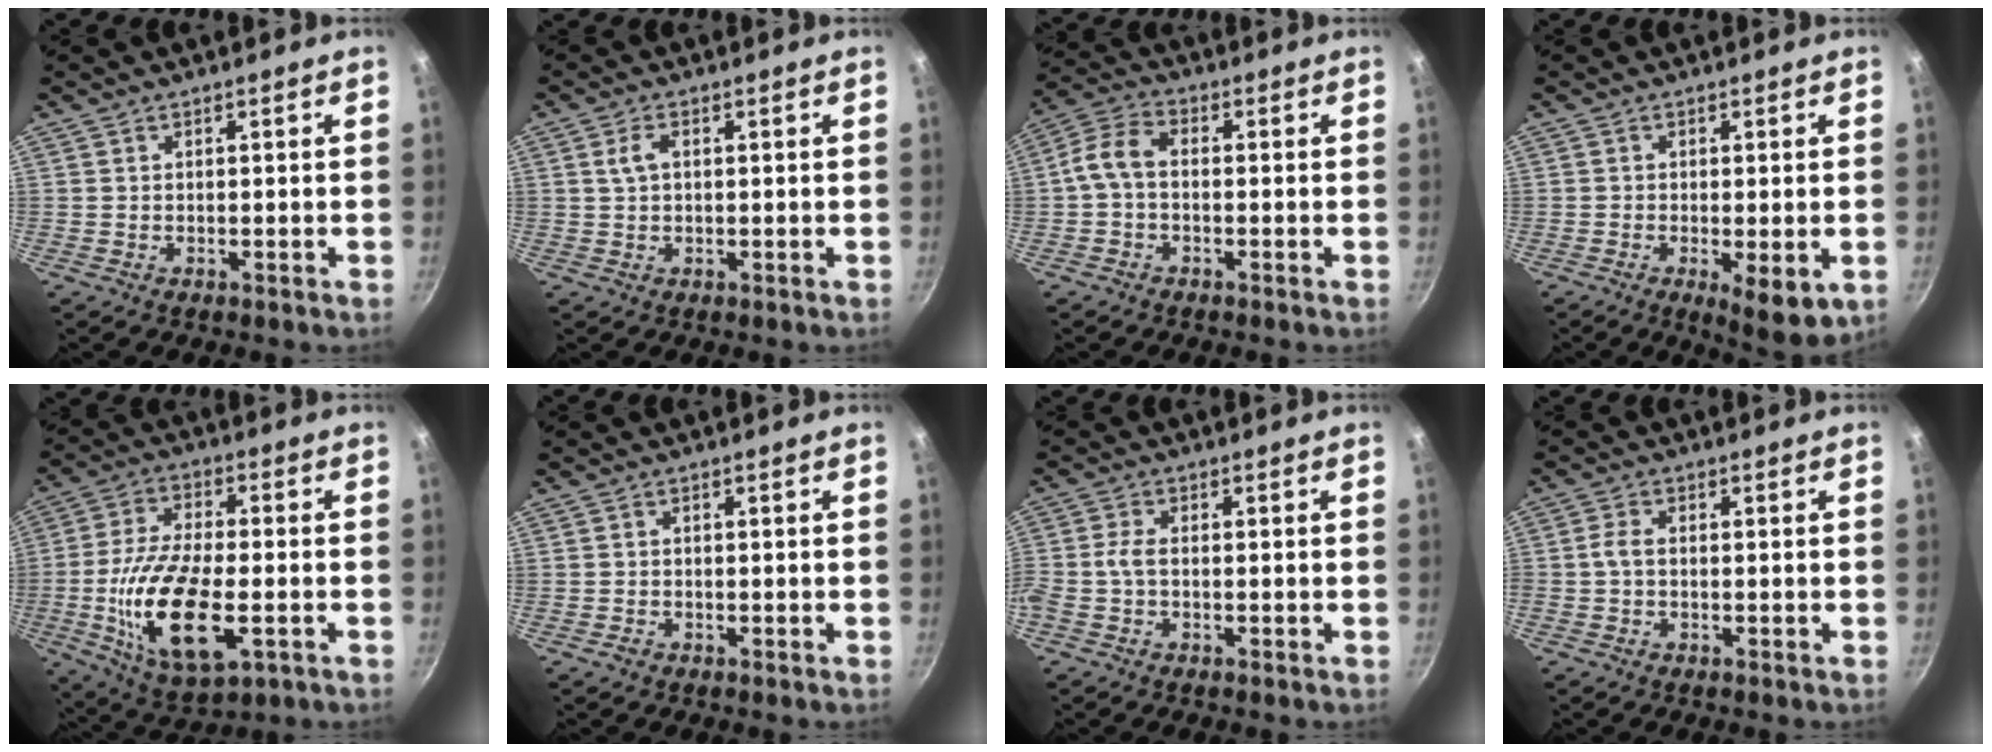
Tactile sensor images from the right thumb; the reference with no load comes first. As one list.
[{"total": 2.8, "force": [0.6, 1.6, 2.2], "torque": [-0.048, 0.006, 0.011]}, {"total": 6.6, "force": [-0.5, 4.1, 5.2], "torque": [-0.103, 0.024, -0.020]}, {"total": 7.9, "force": [-2.4, 2.5, 7.0], "torque": [-0.101, -0.017, -0.033]}, {"total": 18.5, "force": [-4.3, 8.1, 16.0], "torque": [-0.307, 0.004, -0.065]}, {"total": 1.0, "force": [-0.6, 0.6, 0.3], "torque": [-0.006, 0.001, -0.014]}, {"total": 3.8, "force": [-0.8, 1.9, 3.2], "torque": [-0.085, 0.007, -0.022]}, {"total": 2.4, "force": [-0.4, 1.3, 2.0], "torque": [-0.044, 0.002, -0.014]}]